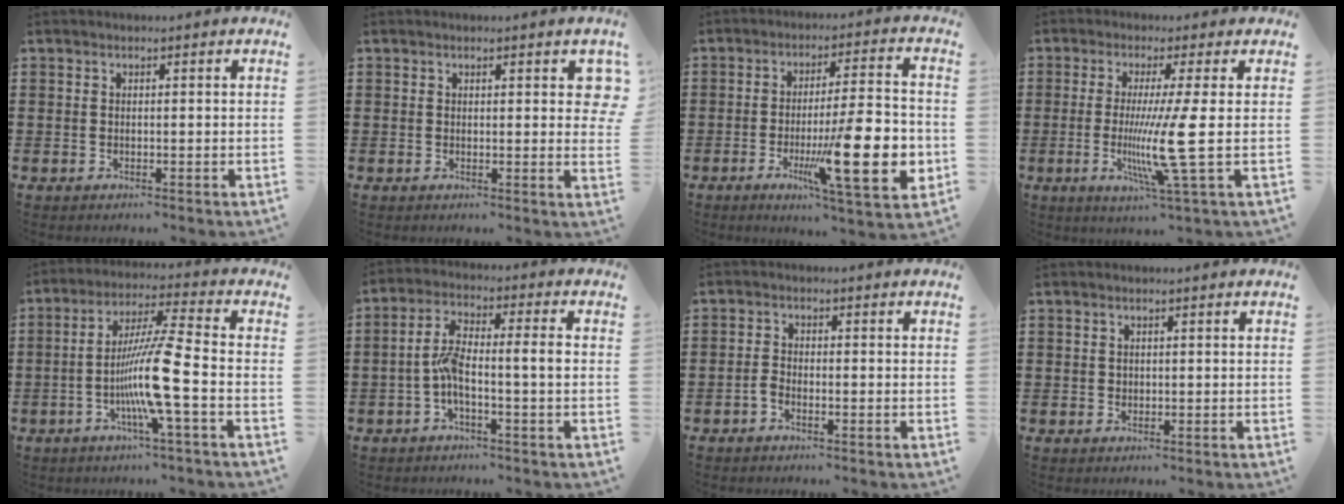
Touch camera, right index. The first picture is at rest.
{"total": 1.7, "force": [0.7, 0.7, 1.4], "torque": [-0.013, -0.002, 0.009]}
{"total": 17.0, "force": [-4.4, 3.6, 16.1], "torque": [-0.256, -0.006, -0.059]}
{"total": 9.3, "force": [-1.2, -1.2, 9.2], "torque": [-0.187, -0.034, -0.033]}
{"total": 10.9, "force": [-3.2, -0.3, 10.4], "torque": [-0.206, -0.012, -0.069]}
{"total": 6.6, "force": [-1.5, 1.2, 6.3], "torque": [-0.133, -0.003, -0.035]}
{"total": 1.6, "force": [-1.1, 0.6, 0.9], "torque": [-0.027, -0.001, -0.024]}
{"total": 0.7, "force": [0.2, 0.6, 0.3], "torque": [-0.009, 0.004, 0.004]}